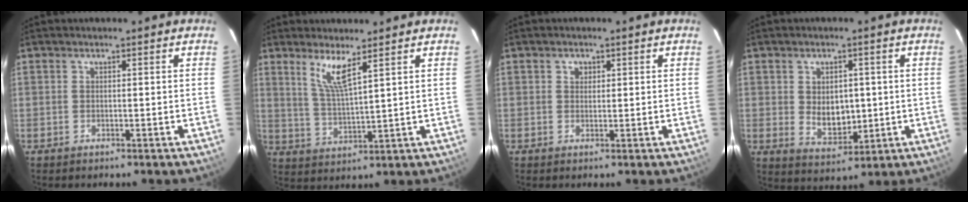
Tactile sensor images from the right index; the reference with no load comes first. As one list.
[{"total": 6.1, "force": [3.9, 0.2, 4.6], "torque": [-0.093, -0.010, 0.081]}, {"total": 1.6, "force": [0.6, 1.4, 0.5], "torque": [-0.006, 0.006, 0.010]}, {"total": 6.9, "force": [0.2, 4.9, 4.9], "torque": [-0.082, -0.008, 0.020]}]